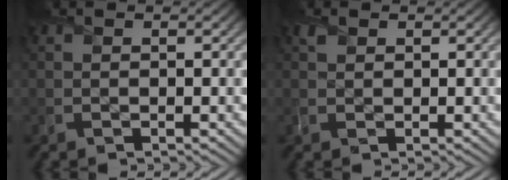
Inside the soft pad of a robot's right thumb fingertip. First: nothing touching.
{"total": 0.9, "force": [0.6, 0.6, 0.2], "torque": [-0.006, -0.001, 0.013]}